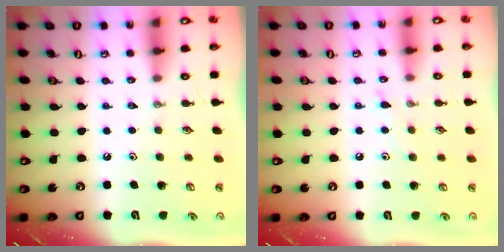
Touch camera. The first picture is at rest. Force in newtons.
{"total": 6.8, "press": 6.8, "slide": 0.8}